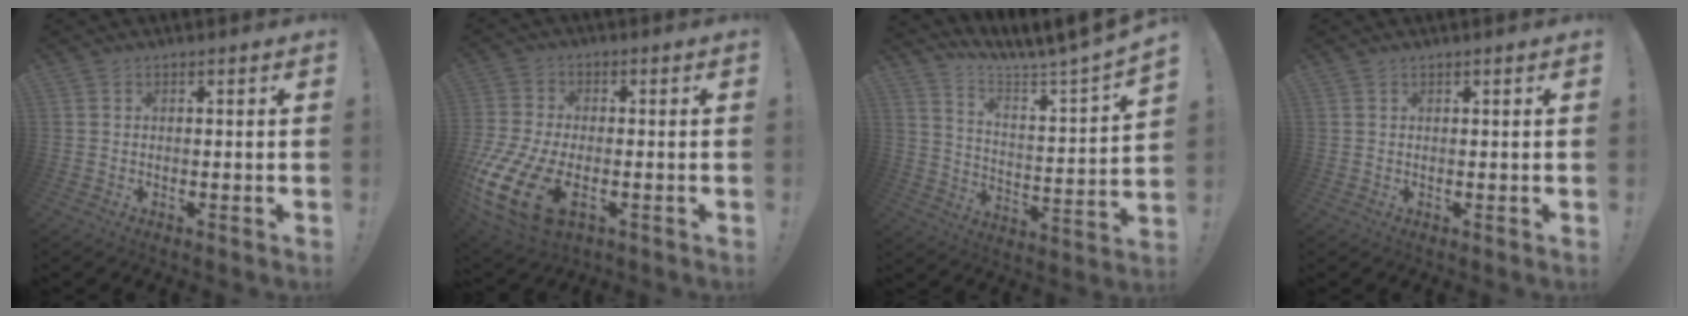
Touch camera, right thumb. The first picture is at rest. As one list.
[{"total": 17.2, "force": [-5.5, 9.9, 13.0], "torque": [-0.276, 0.016, -0.089]}, {"total": 6.6, "force": [5.5, -0.8, 3.6], "torque": [-0.058, -0.076, 0.077]}, {"total": 0.6, "force": [0.5, -0.1, 0.3], "torque": [0.001, -0.002, 0.006]}]